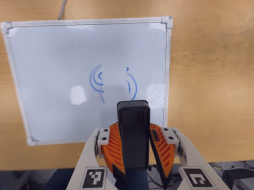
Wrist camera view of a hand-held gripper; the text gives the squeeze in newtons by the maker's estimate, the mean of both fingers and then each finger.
{"total": 8.7, "left": 9.4, "right": 8.0}